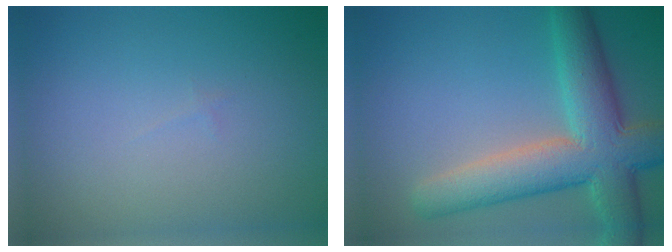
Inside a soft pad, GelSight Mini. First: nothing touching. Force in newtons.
{"total": 8.7, "press": 8.7, "slide": 0.6}